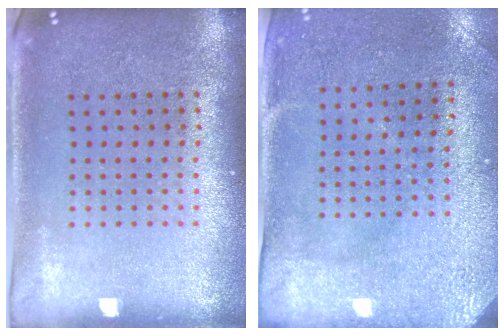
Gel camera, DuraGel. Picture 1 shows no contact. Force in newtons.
{"total": 3.0, "press": 2.4, "slide": 1.8}